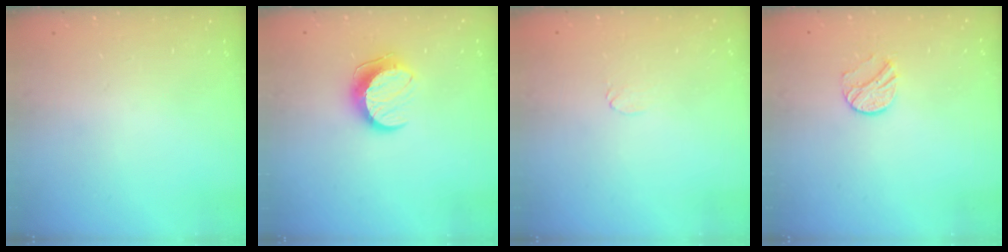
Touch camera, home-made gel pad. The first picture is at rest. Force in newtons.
{"total": 9.9, "press": 9.8, "slide": 0.5}
{"total": 4.1, "press": 4.1, "slide": 0.4}
{"total": 8.3, "press": 8.3, "slide": 0.8}